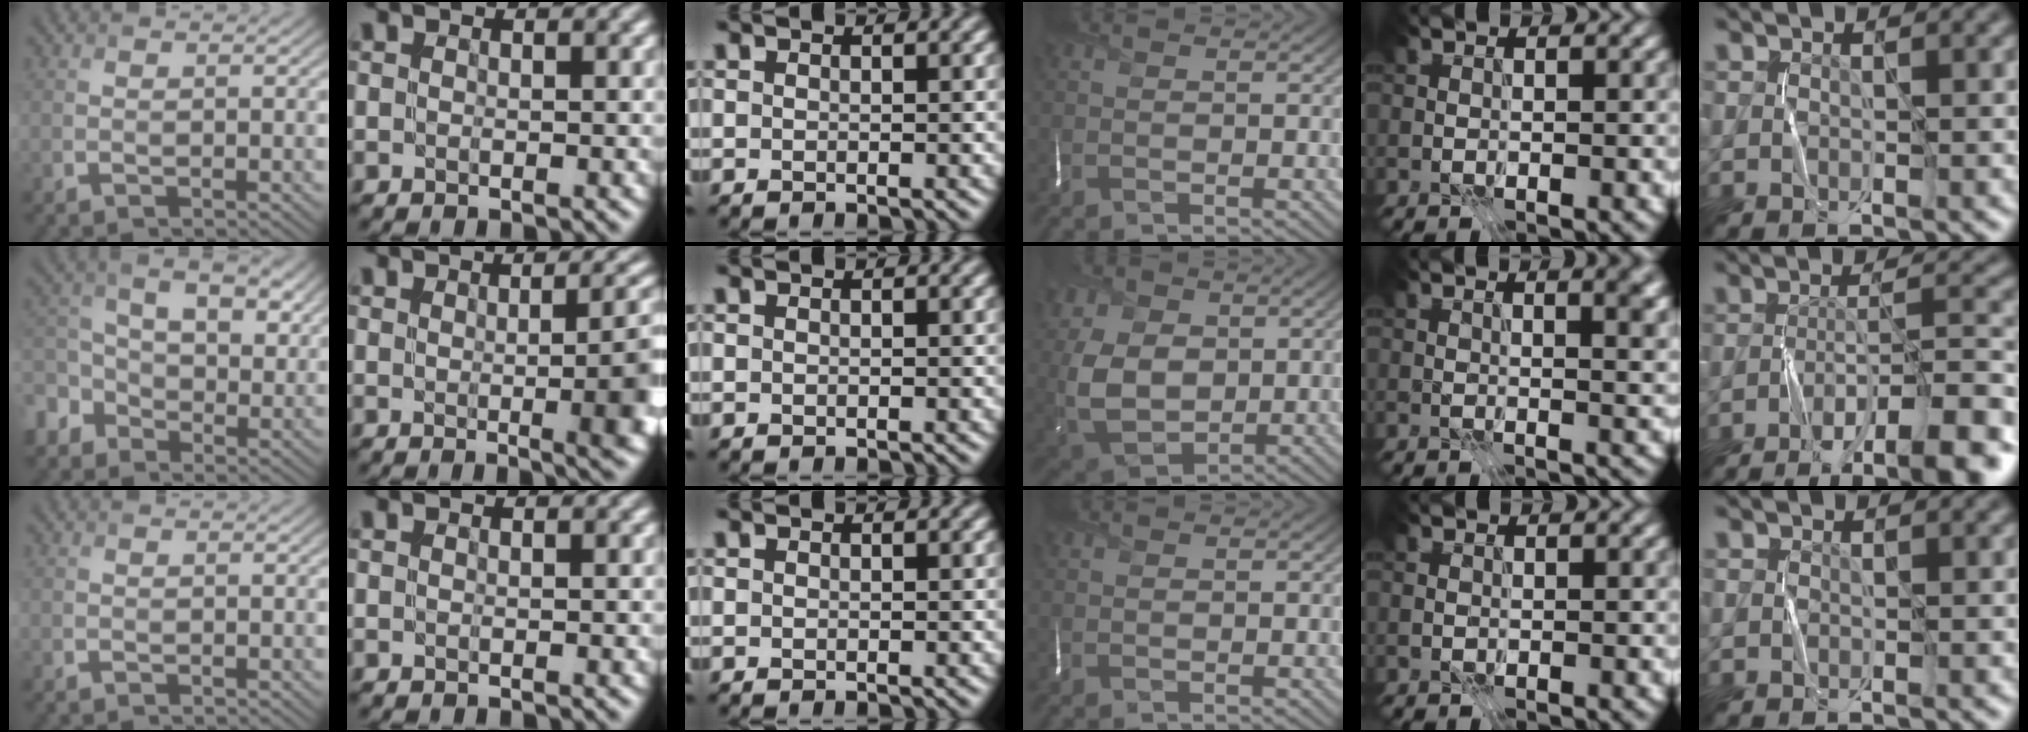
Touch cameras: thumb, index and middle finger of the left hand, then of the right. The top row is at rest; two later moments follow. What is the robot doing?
{"motion": "fold", "object": "scarf"}